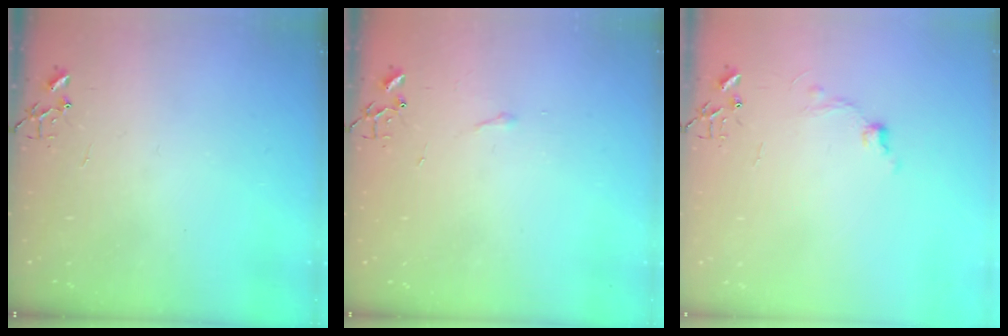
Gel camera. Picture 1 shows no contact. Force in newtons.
{"total": 2.9, "press": 2.9, "slide": 0.5}
{"total": 6.8, "press": 6.8, "slide": 0.7}